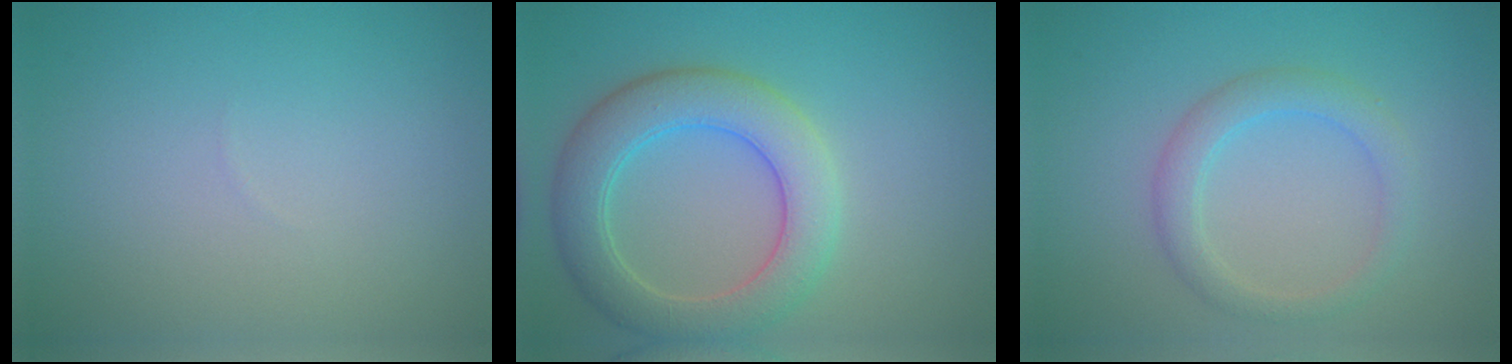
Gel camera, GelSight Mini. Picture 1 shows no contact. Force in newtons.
{"total": 6.0, "press": 6.0, "slide": 0.7}
{"total": 2.7, "press": 2.7, "slide": 0.1}